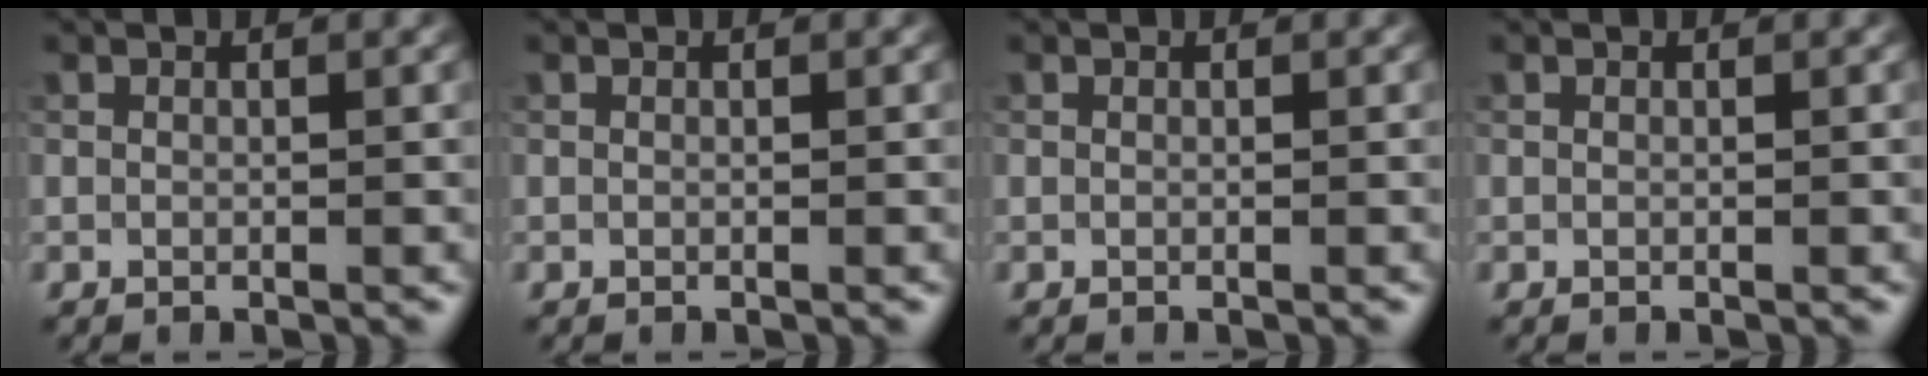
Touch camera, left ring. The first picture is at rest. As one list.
[{"total": 0.0}, {"total": 0.0}, {"total": 0.0}]